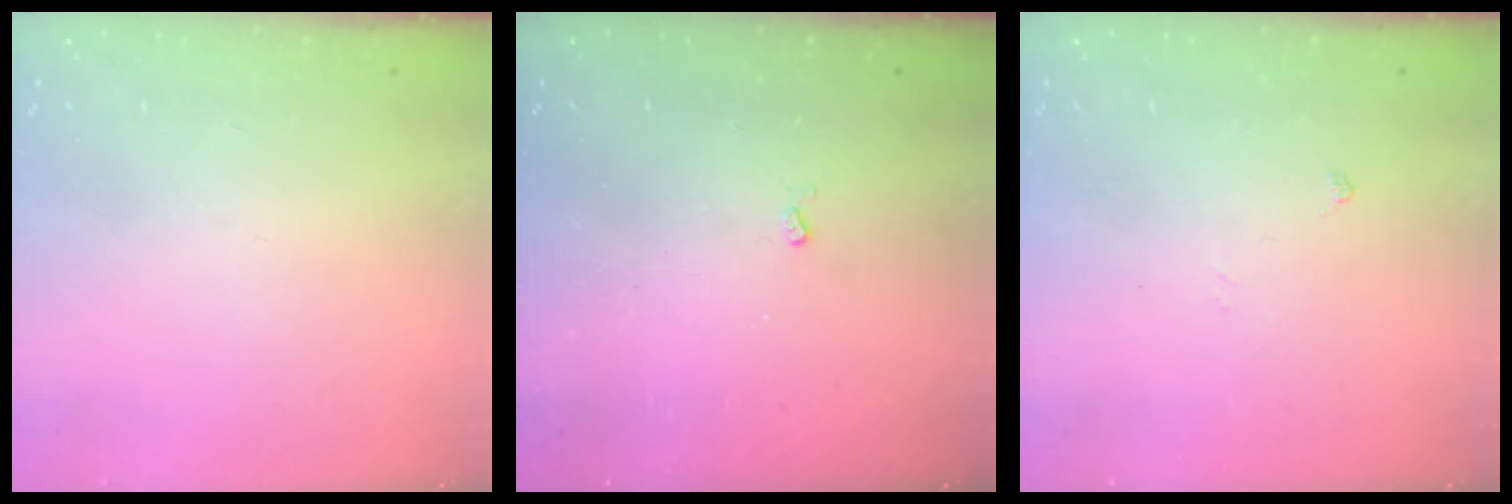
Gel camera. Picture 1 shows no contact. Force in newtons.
{"total": 2.6, "press": 2.6, "slide": 0.4}
{"total": 3.4, "press": 3.3, "slide": 0.5}